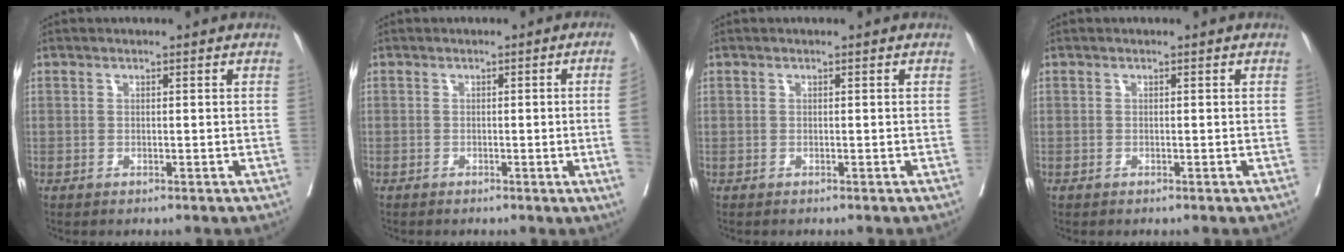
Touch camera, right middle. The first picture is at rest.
{"total": 4.7, "force": [-0.7, -2.0, 4.2], "torque": [-0.050, -0.010, -0.008]}
{"total": 0.0}
{"total": 0.0}